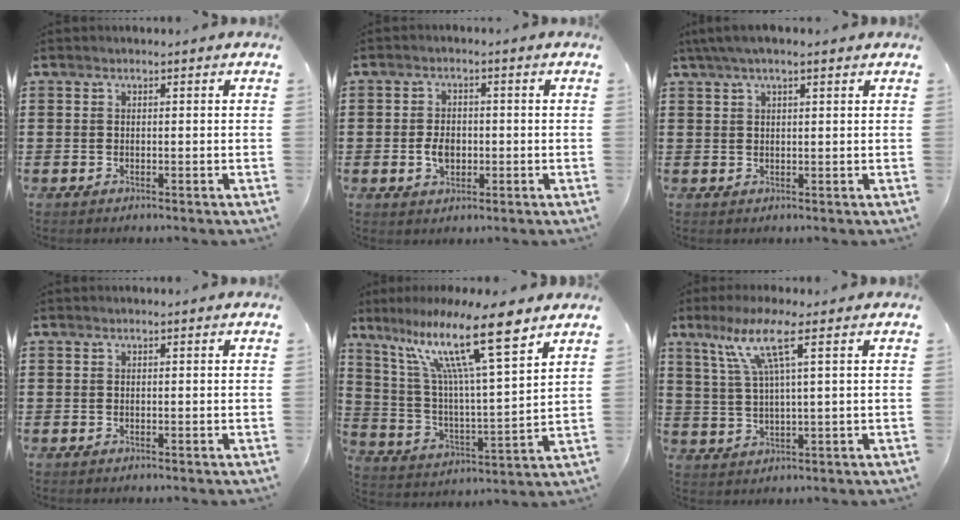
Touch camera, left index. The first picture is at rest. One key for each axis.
{"total": 3.6, "fx": -0.5, "fy": 2.4, "fz": 2.7, "tx": -0.052, "ty": 0.003, "tz": -0.010}
{"total": 2.9, "fx": 1.7, "fy": 0.5, "fz": 2.3, "tx": -0.046, "ty": 0.005, "tz": 0.031}
{"total": 0.0}
{"total": 15.2, "fx": 10.0, "fy": 2.0, "fz": 11.3, "tx": -0.234, "ty": -0.040, "tz": 0.163}
{"total": 7.6, "fx": 3.3, "fy": 0.5, "fz": 6.8, "tx": -0.141, "ty": 0.001, "tz": 0.056}